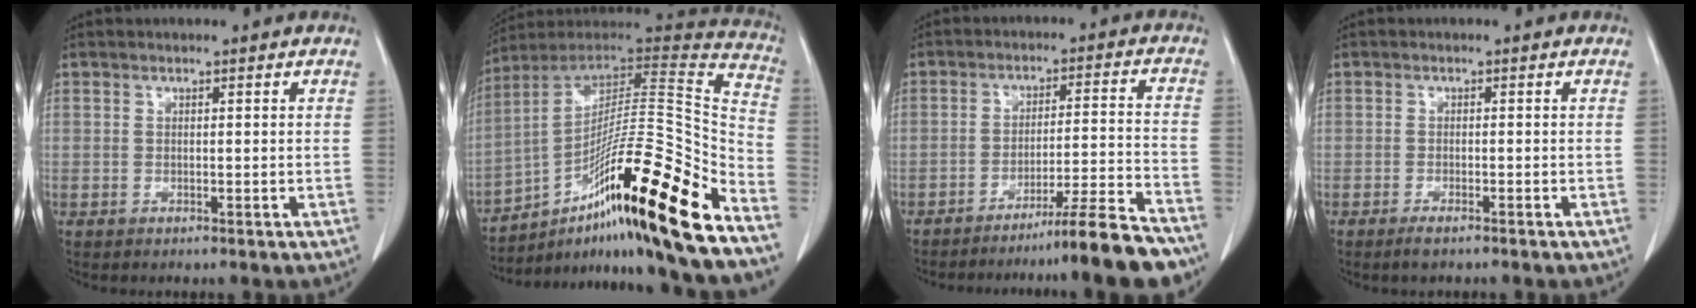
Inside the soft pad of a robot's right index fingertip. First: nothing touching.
{"total": 29.5, "force": [-17.2, 1.3, 23.9], "torque": [-0.303, 0.012, -0.287]}
{"total": 13.4, "force": [-11.4, -1.4, 7.0], "torque": [-0.072, 0.012, -0.173]}
{"total": 1.7, "force": [-1.4, 0.3, 1.0], "torque": [-0.022, -0.002, -0.022]}